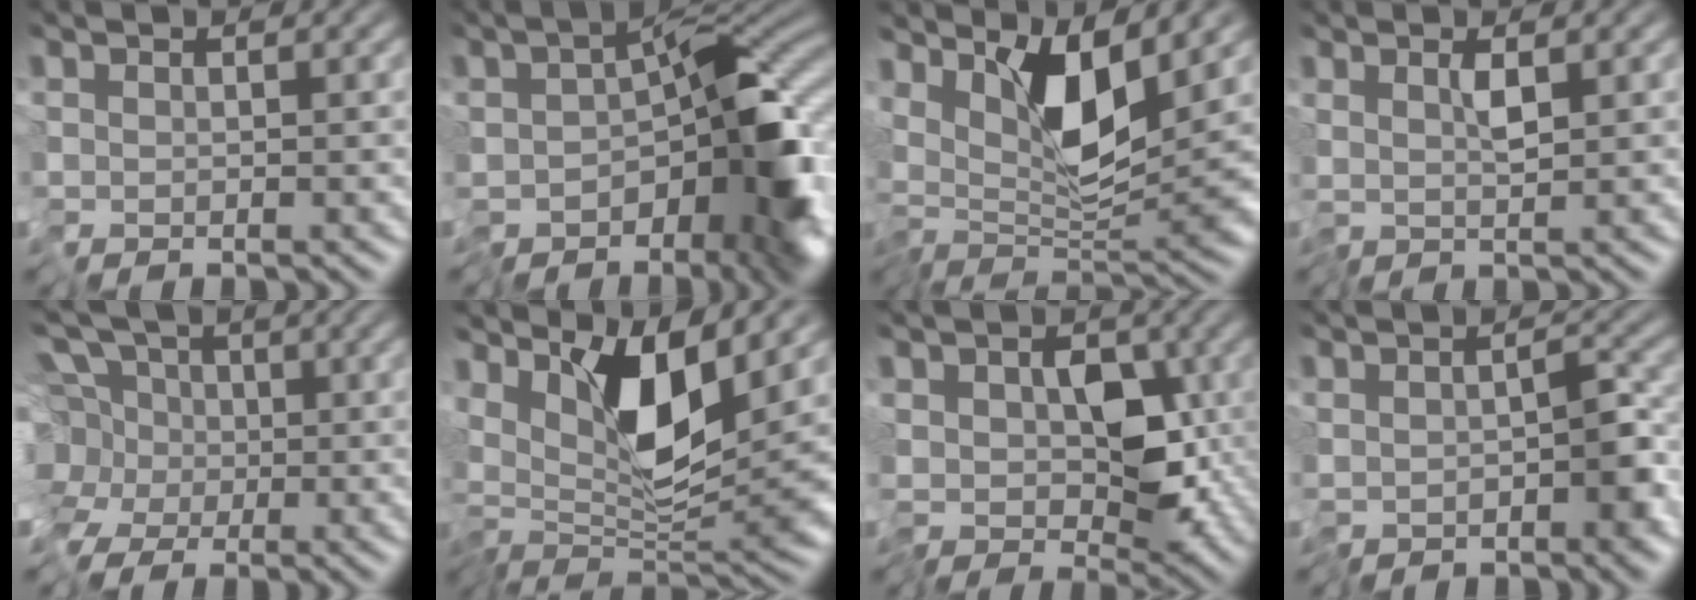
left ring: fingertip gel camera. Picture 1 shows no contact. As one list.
[{"total": 12.4, "force": [-4.0, 5.6, 10.3], "torque": [-0.138, -0.024, -0.066]}, {"total": 6.6, "force": [2.5, 1.4, 6.0], "torque": [-0.104, -0.017, 0.041]}, {"total": 1.4, "force": [0.3, -0.4, 1.3], "torque": [-0.022, -0.002, 0.010]}, {"total": 7.1, "force": [-0.1, 5.2, 4.8], "torque": [-0.088, 0.017, -0.011]}, {"total": 7.8, "force": [2.8, 1.9, 7.1], "torque": [-0.122, -0.016, 0.047]}, {"total": 5.9, "force": [-1.1, 3.4, 4.7], "torque": [-0.066, 0.002, -0.035]}, {"total": 5.1, "force": [-2.4, 2.0, 4.1], "torque": [-0.057, -0.005, -0.046]}]